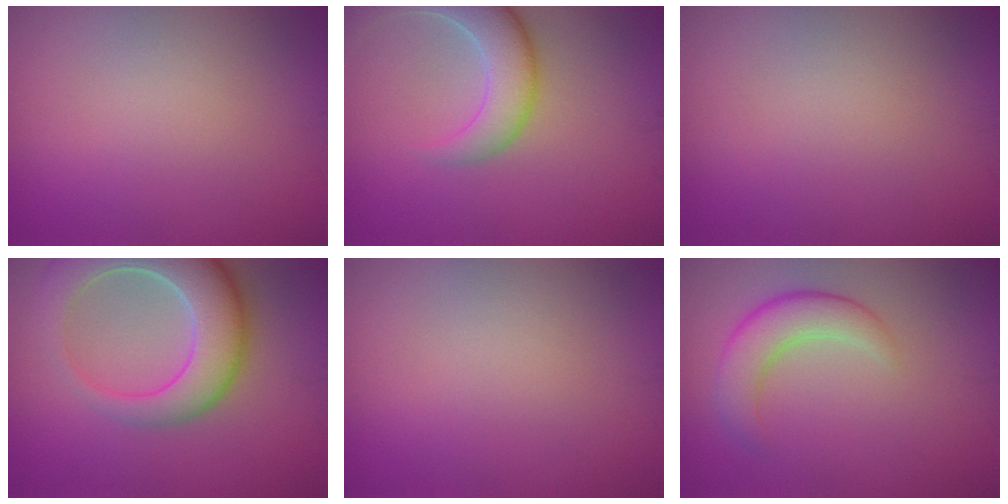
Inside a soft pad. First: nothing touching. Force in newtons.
{"total": 6.1, "press": 6.0, "slide": 0.6}
{"total": 0.0}
{"total": 8.8, "press": 8.8, "slide": 1.0}
{"total": 0.0}
{"total": 3.9, "press": 3.9, "slide": 0.2}